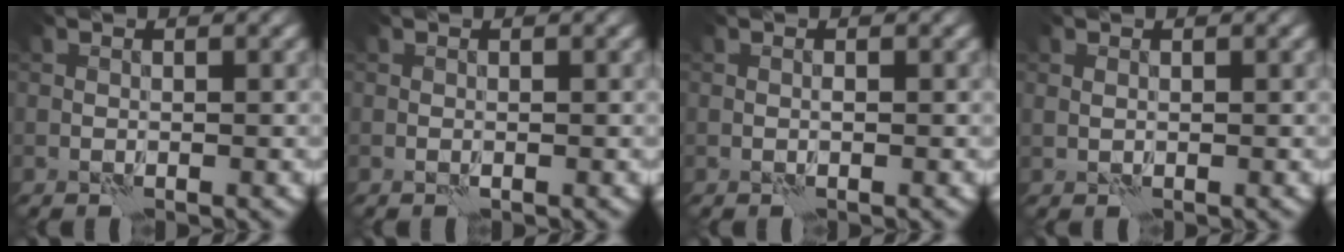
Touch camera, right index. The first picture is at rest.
{"total": 0.0}
{"total": 0.0}
{"total": 0.6, "force": [0.2, 0.5, 0.4], "torque": [-0.009, -0.003, 0.004]}